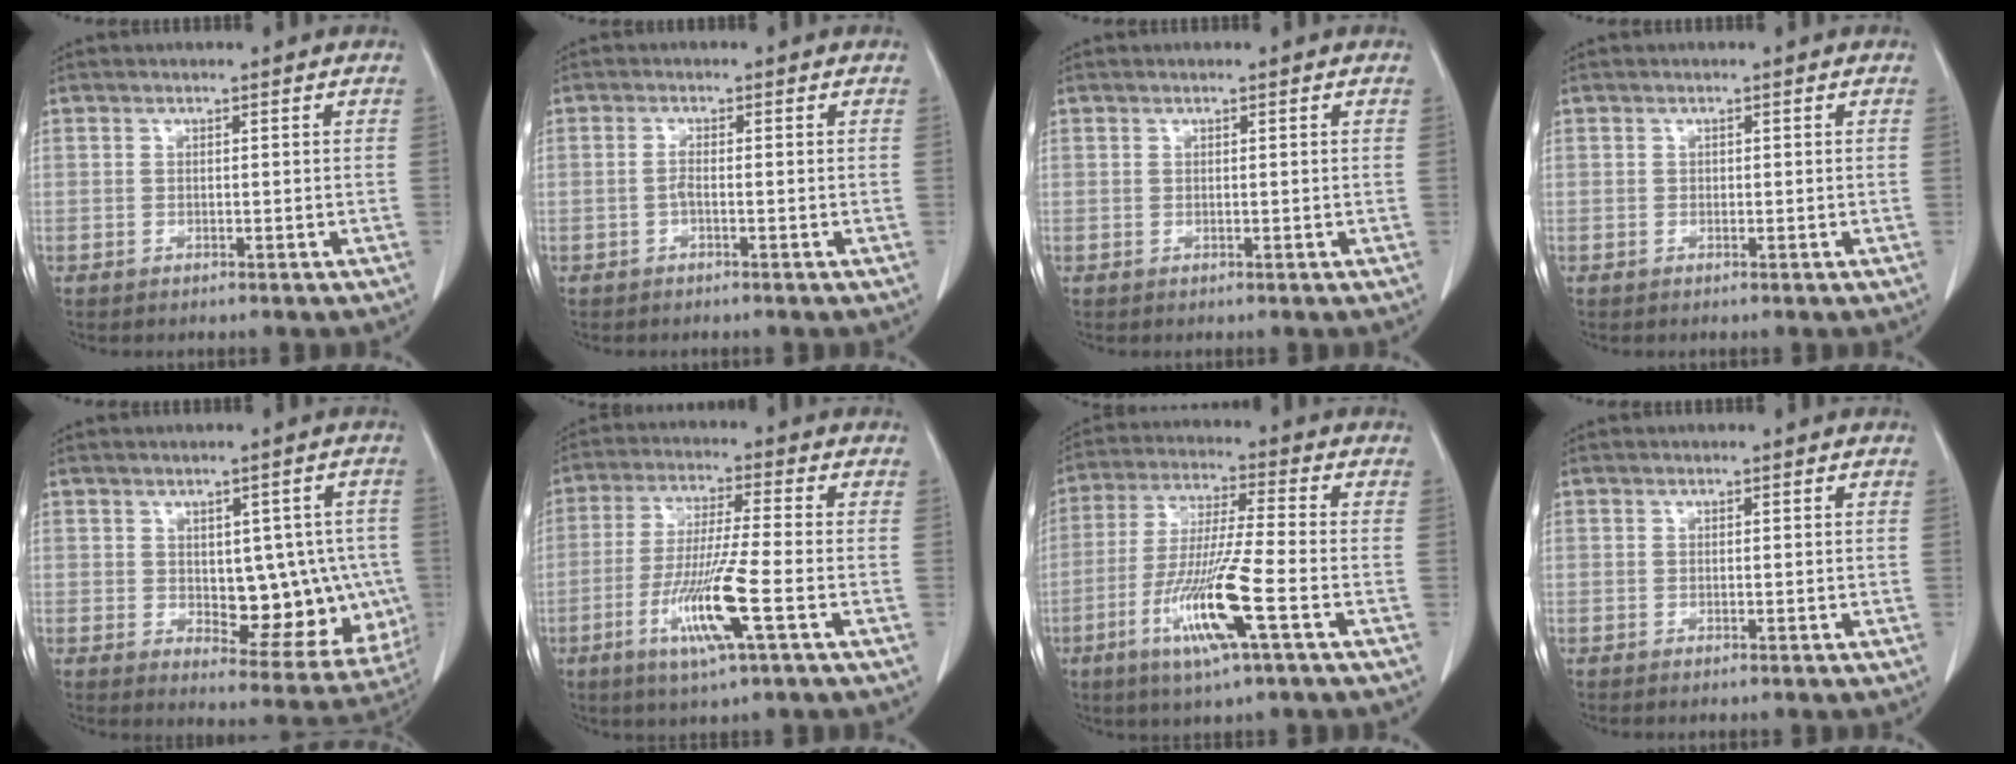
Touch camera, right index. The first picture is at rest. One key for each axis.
{"total": 1.5, "fx": -0.5, "fy": 0.5, "fz": 1.3, "tx": -0.027, "ty": 0.003, "tz": -0.010}
{"total": 0.0}
{"total": 0.6, "fx": -0.1, "fy": 0.5, "fz": 0.3, "tx": -0.009, "ty": 0.007, "tz": 0.000}
{"total": 15.3, "fx": -1.0, "fy": 8.1, "fz": 12.9, "tx": -0.166, "ty": 0.014, "tz": 0.013}
{"total": 11.6, "fx": -4.2, "fy": 0.1, "fz": 10.8, "tx": -0.215, "ty": -0.020, "tz": -0.081}
{"total": 13.6, "fx": -5.3, "fy": 0.3, "fz": 12.5, "tx": -0.254, "ty": -0.022, "tz": -0.100}
{"total": 0.6, "fx": -0.3, "fy": 0.3, "fz": 0.5, "tx": -0.014, "ty": -0.002, "tz": -0.003}